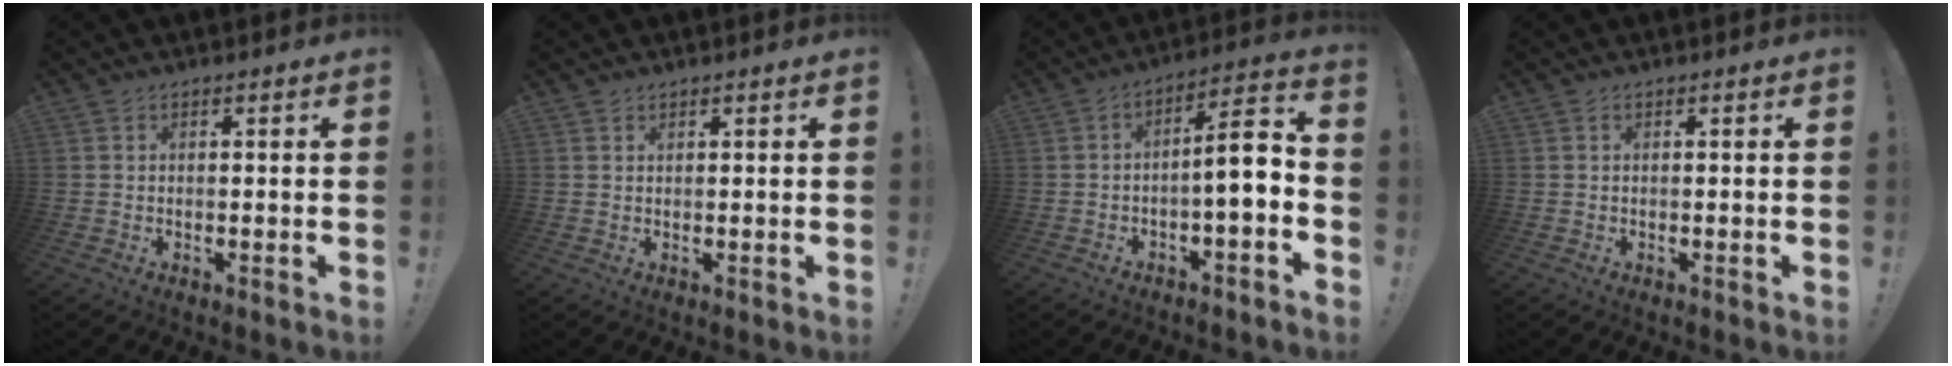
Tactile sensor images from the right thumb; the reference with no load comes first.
{"total": 0.7, "force": [0.6, 0.3, 0.1], "torque": [0.004, -0.005, 0.011]}
{"total": 8.7, "force": [-1.2, 1.1, 8.6], "torque": [-0.128, -0.004, -0.028]}
{"total": 0.0}